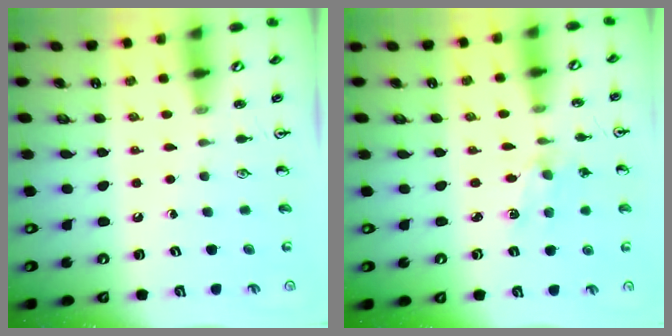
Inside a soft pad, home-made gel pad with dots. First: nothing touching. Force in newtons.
{"total": 2.7, "press": 2.7, "slide": 0.4}